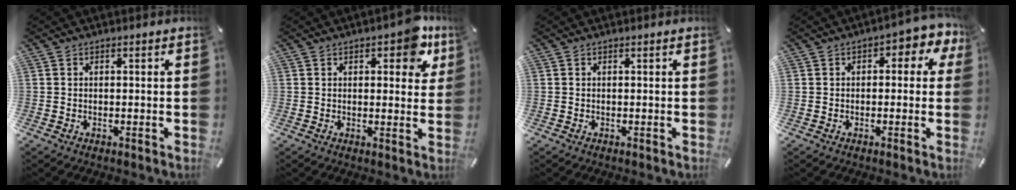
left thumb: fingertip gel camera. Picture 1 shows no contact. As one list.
[{"total": 8.6, "force": [4.3, 4.2, 6.1], "torque": [-0.071, -0.014, 0.069]}, {"total": 0.0}, {"total": 4.5, "force": [0.4, 2.9, 3.4], "torque": [-0.044, 0.006, -0.001]}]